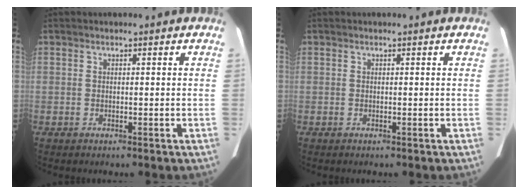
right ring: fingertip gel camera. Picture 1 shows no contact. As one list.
[{"total": 0.0}]